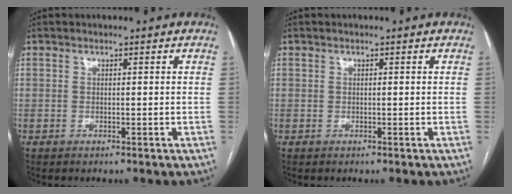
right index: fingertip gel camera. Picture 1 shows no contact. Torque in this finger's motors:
{"motor_torque": [-0.10, 0.02, -0.03, -0.01]}